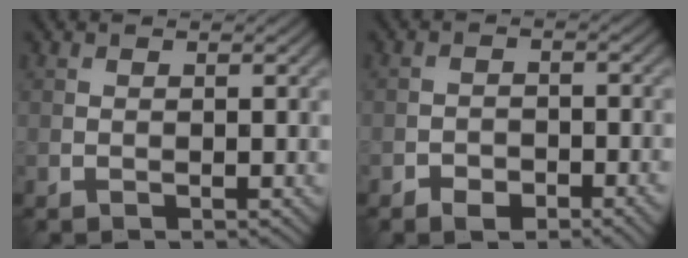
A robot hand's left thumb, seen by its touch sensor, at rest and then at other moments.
{"total": 4.7, "force": [-2.8, 2.5, 2.8], "torque": [-0.042, 0.004, -0.042]}